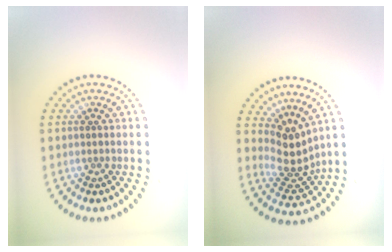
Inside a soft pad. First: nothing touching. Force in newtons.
{"total": 3.7, "press": 2.7, "slide": 2.5}